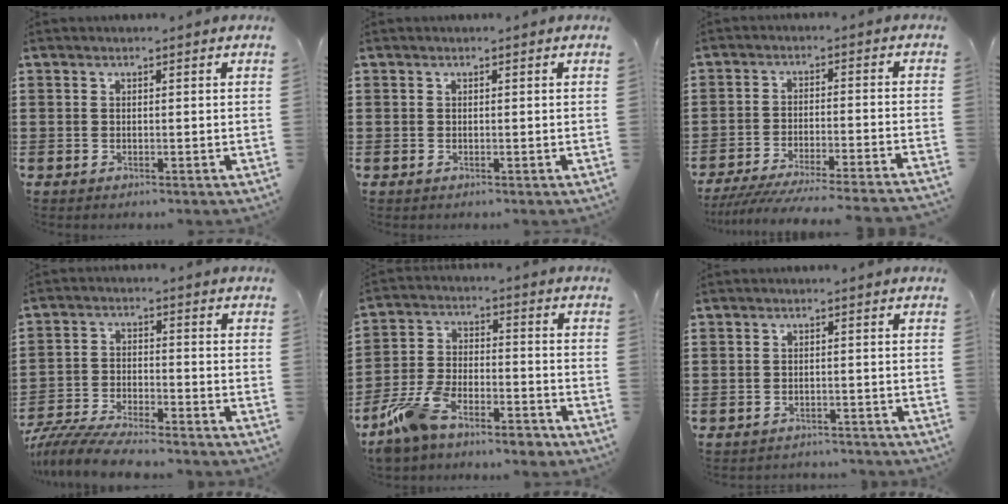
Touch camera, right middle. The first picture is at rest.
{"total": 0.0}
{"total": 5.5, "force": [-5.2, -0.3, 1.8], "torque": [-0.034, -0.013, -0.102]}
{"total": 6.9, "force": [-6.6, 0.5, 1.9], "torque": [-0.043, 0.000, -0.131]}
{"total": 8.6, "force": [-7.3, 2.0, 4.1], "torque": [-0.100, 0.009, -0.145]}
{"total": 1.8, "force": [-1.7, 0.4, -0.3], "torque": [0.000, 0.002, -0.041]}